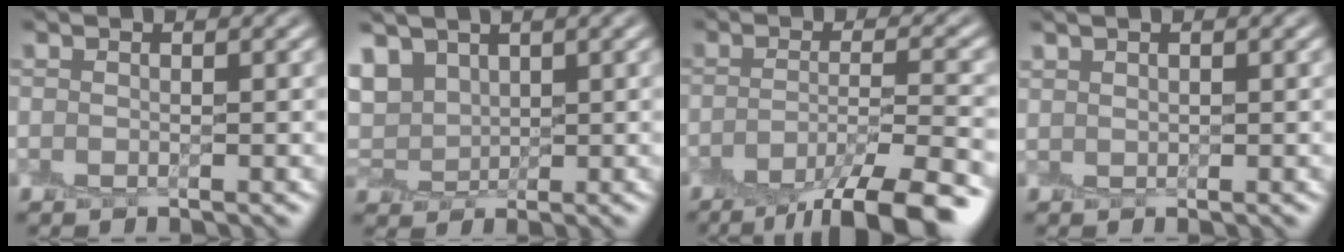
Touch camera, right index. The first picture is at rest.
{"total": 3.0, "force": [2.2, 1.8, 0.8], "torque": [-0.015, 0.007, 0.043]}
{"total": 8.7, "force": [-6.0, 1.8, 6.0], "torque": [-0.087, -0.003, -0.093]}
{"total": 0.6, "force": [0.5, 0.3, -0.1], "torque": [0.005, -0.002, 0.012]}